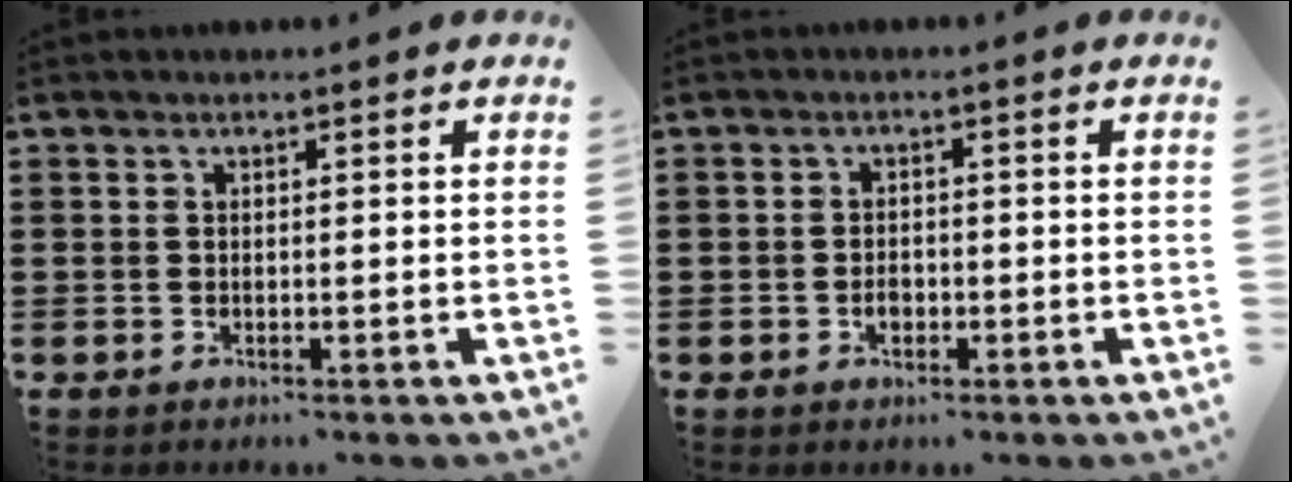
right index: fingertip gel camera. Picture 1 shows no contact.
{"total": 1.7, "force": [-0.6, 1.1, 1.2], "torque": [-0.024, -0.001, -0.011]}